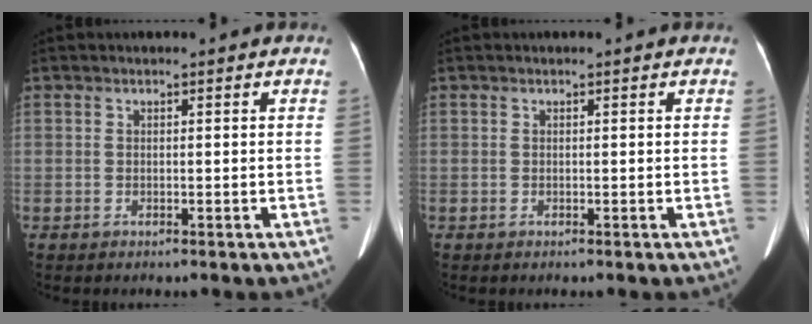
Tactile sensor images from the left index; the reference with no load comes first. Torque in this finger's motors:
{"motor_torque": [0.00, 0.00, 0.00, 0.00]}